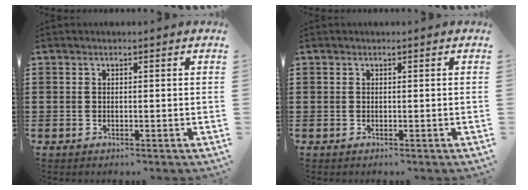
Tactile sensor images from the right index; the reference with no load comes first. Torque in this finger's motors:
{"motor_torque": [-0.52, 0.52, -0.56, -0.15]}